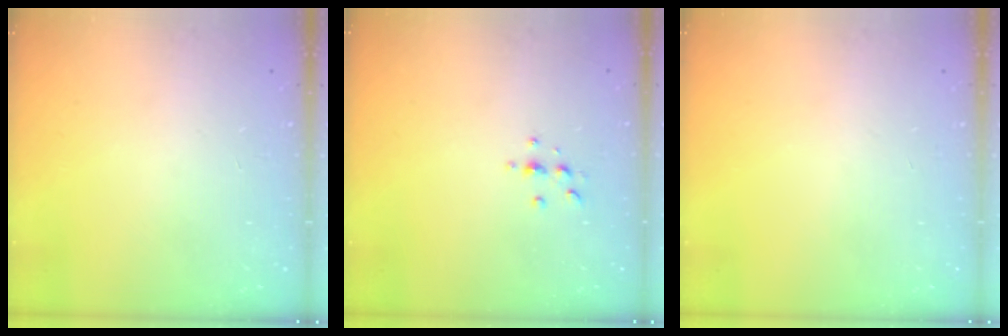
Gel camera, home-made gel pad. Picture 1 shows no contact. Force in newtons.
{"total": 3.9, "press": 3.9, "slide": 0.6}
{"total": 0.0}